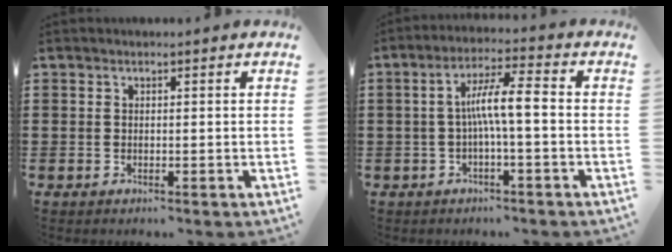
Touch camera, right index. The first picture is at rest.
{"total": 6.5, "force": [-0.6, 0.9, 6.4], "torque": [-0.125, 0.003, -0.017]}